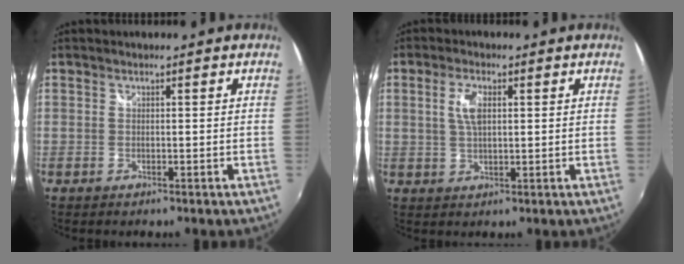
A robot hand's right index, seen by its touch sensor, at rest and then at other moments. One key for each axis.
{"total": 4.5, "fx": 1.1, "fy": 2.0, "fz": 3.8, "tx": -0.074, "ty": 0.004, "tz": 0.021}